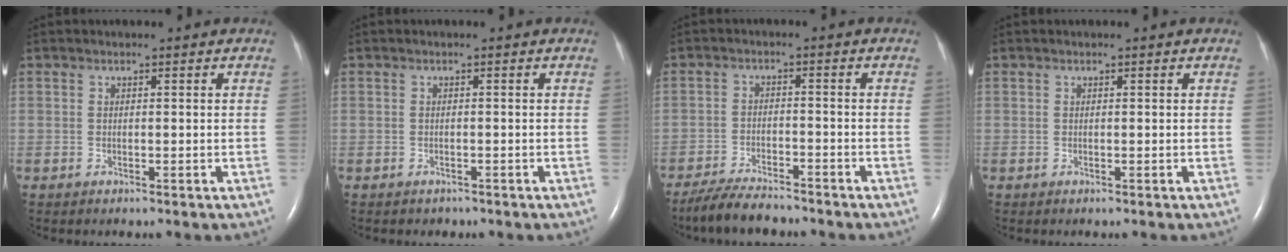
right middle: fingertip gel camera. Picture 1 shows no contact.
{"total": 1.2, "force": [-0.9, 0.7, -0.1], "torque": [-0.002, 0.002, -0.013]}
{"total": 7.4, "force": [-6.6, 1.3, 3.0], "torque": [-0.055, -0.020, -0.114]}
{"total": 0.0}